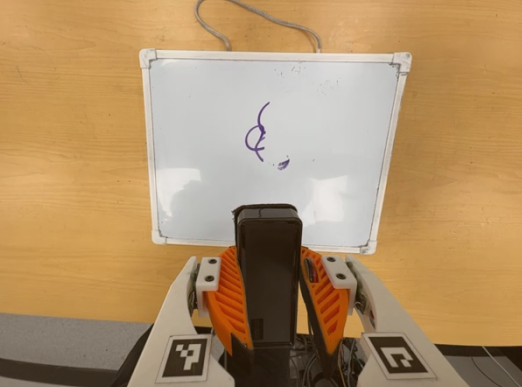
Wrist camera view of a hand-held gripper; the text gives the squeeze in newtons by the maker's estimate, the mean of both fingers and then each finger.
{"total": 9.3, "left": 7.7, "right": 10.9}